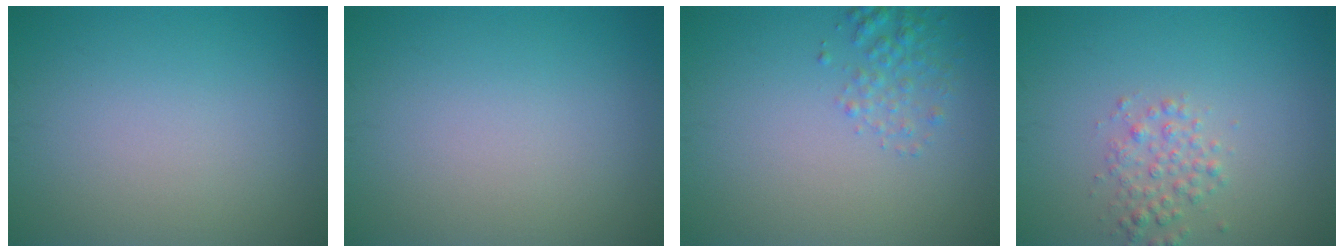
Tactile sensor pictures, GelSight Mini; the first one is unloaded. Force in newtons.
{"total": 0.0}
{"total": 1.8, "press": 1.8, "slide": 0.1}
{"total": 2.1, "press": 2.1, "slide": 0.0}